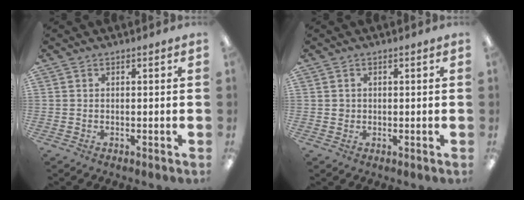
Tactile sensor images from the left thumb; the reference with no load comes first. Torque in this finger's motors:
{"motor_torque": [-0.12, -0.02, -0.03, -0.09, 0.00]}